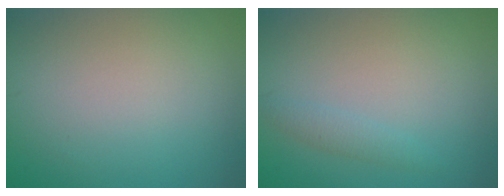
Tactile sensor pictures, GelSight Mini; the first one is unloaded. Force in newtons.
{"total": 1.3, "press": 1.3, "slide": 0.1}